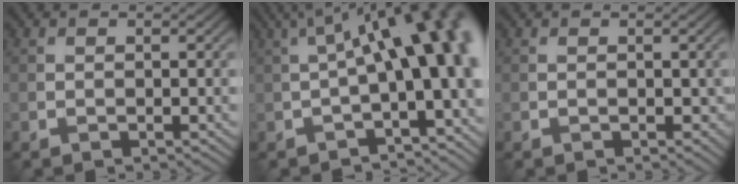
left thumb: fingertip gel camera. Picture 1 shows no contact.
{"total": 13.0, "force": [0.3, 4.4, 12.2], "torque": [-0.160, 0.022, 0.002]}
{"total": 0.5, "force": [-0.2, 0.2, 0.4], "torque": [-0.006, 0.000, 0.001]}